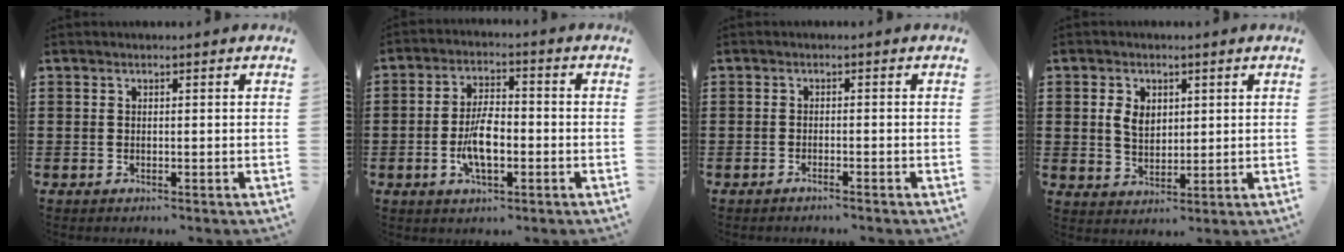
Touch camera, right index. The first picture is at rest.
{"total": 7.1, "force": [-1.8, 3.0, 6.1], "torque": [-0.138, -0.002, -0.041]}
{"total": 1.4, "force": [-1.3, -0.3, 0.4], "torque": [-0.008, -0.001, -0.025]}
{"total": 4.0, "force": [0.9, 2.9, 2.6], "torque": [-0.059, 0.012, 0.014]}